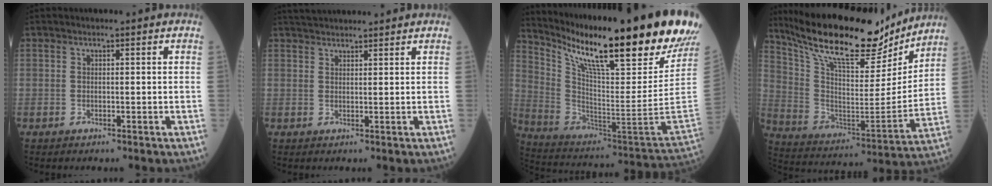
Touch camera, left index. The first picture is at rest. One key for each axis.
{"total": 5.9, "fx": 5.6, "fy": 0.7, "fz": 1.8, "tx": -0.028, "ty": 0.039, "tz": 0.088}
{"total": 28.7, "fx": 21.2, "fy": 1.1, "fz": 19.3, "tx": -0.338, "ty": -0.058, "tz": 0.326}
{"total": 23.2, "fx": 19.5, "fy": 5.7, "fz": 11.2, "tx": -0.205, "ty": -0.010, "tz": 0.319}